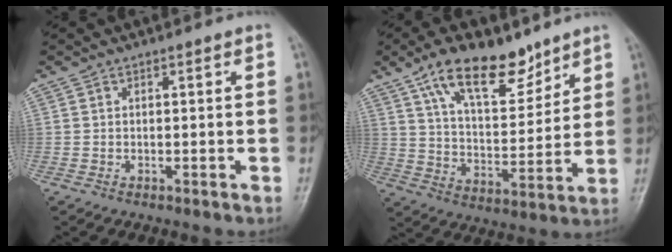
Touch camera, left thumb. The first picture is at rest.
{"total": 15.7, "force": [10.3, 7.2, 9.4], "torque": [-0.119, -0.054, 0.182]}